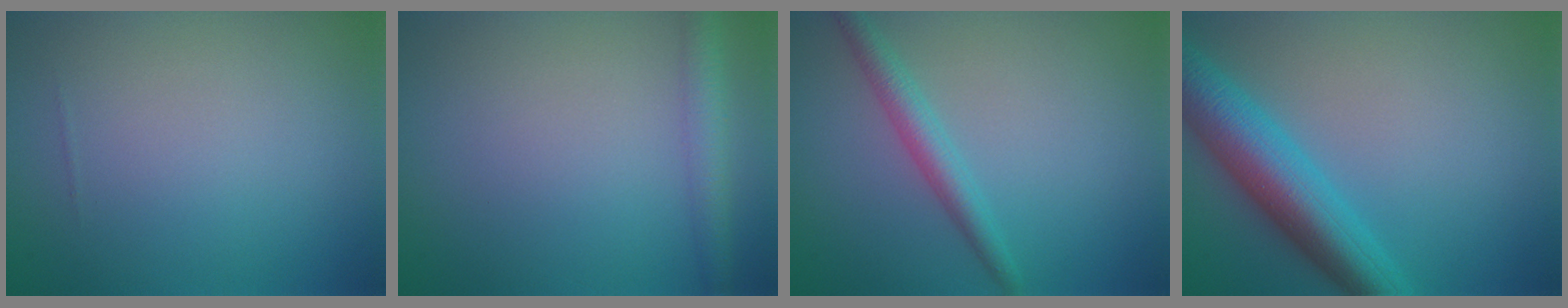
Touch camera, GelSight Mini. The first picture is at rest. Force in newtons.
{"total": 2.7, "press": 2.7, "slide": 0.1}
{"total": 2.7, "press": 2.7, "slide": 0.1}
{"total": 7.5, "press": 7.5, "slide": 0.3}